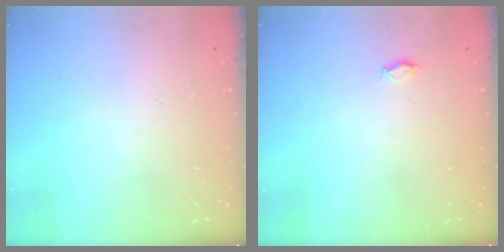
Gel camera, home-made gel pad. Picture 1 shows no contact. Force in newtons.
{"total": 2.7, "press": 2.4, "slide": 1.1}